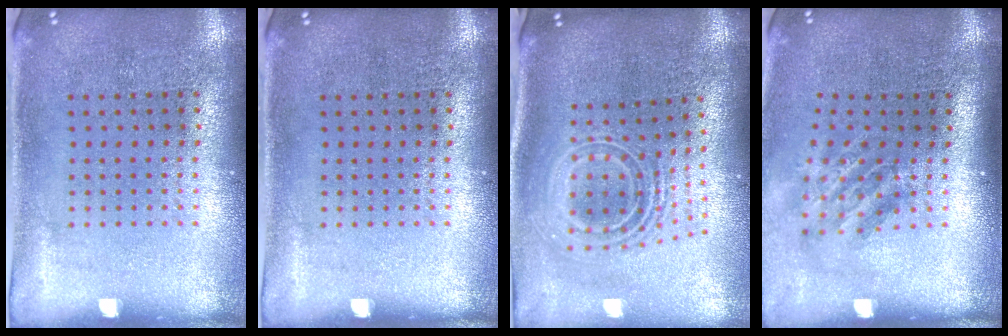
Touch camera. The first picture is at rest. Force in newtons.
{"total": 0.0}
{"total": 2.3, "press": 1.7, "slide": 1.6}
{"total": 1.9, "press": 1.3, "slide": 1.3}